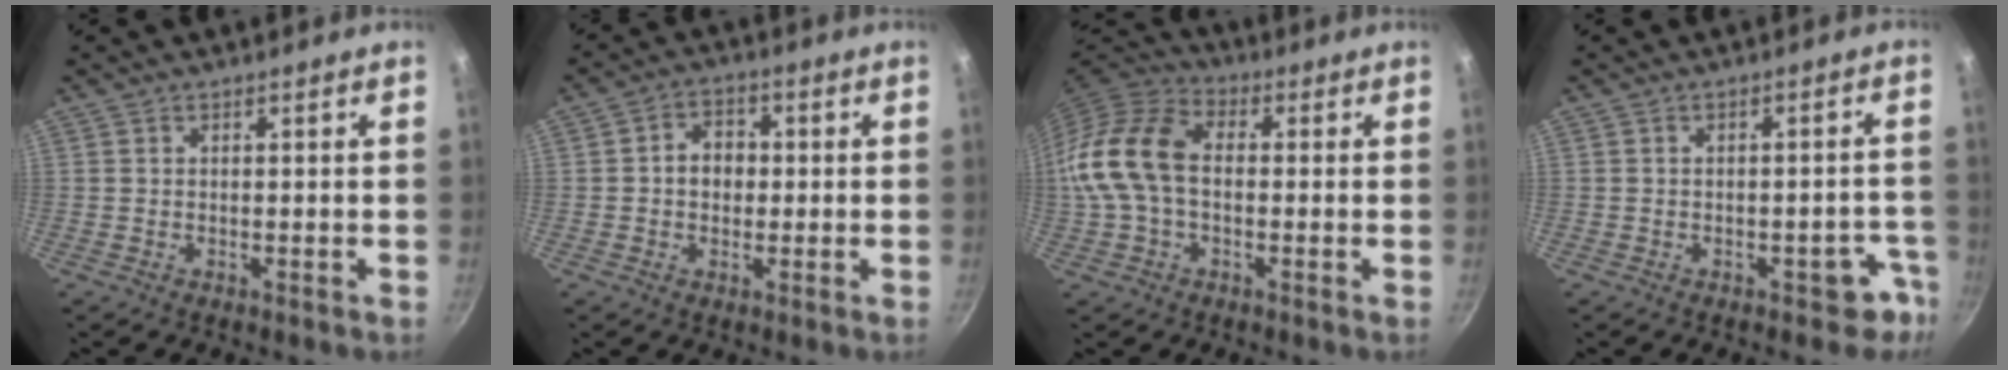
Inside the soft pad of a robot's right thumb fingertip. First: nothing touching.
{"total": 5.6, "force": [0.1, 4.5, 3.3], "torque": [-0.024, 0.012, -0.006]}
{"total": 14.7, "force": [-0.3, 9.7, 11.0], "torque": [-0.204, 0.039, -0.021]}
{"total": 5.0, "force": [-2.9, 3.0, 2.7], "torque": [0.013, 0.038, -0.018]}